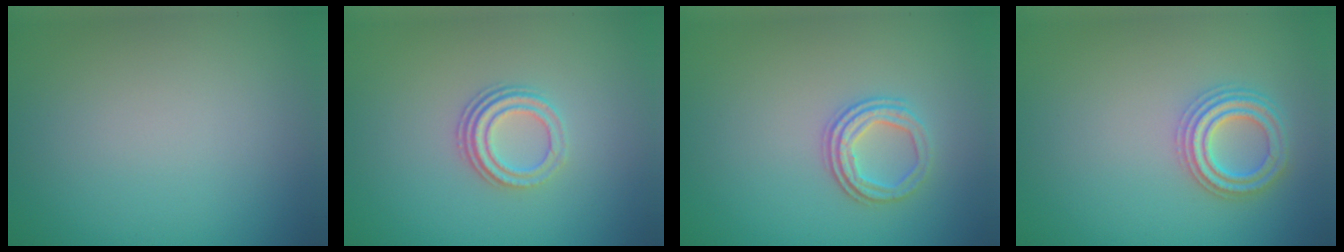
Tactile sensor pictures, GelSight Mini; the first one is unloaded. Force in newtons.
{"total": 2.9, "press": 2.0, "slide": 2.0}
{"total": 2.7, "press": 2.3, "slide": 1.4}
{"total": 3.3, "press": 3.2, "slide": 0.7}